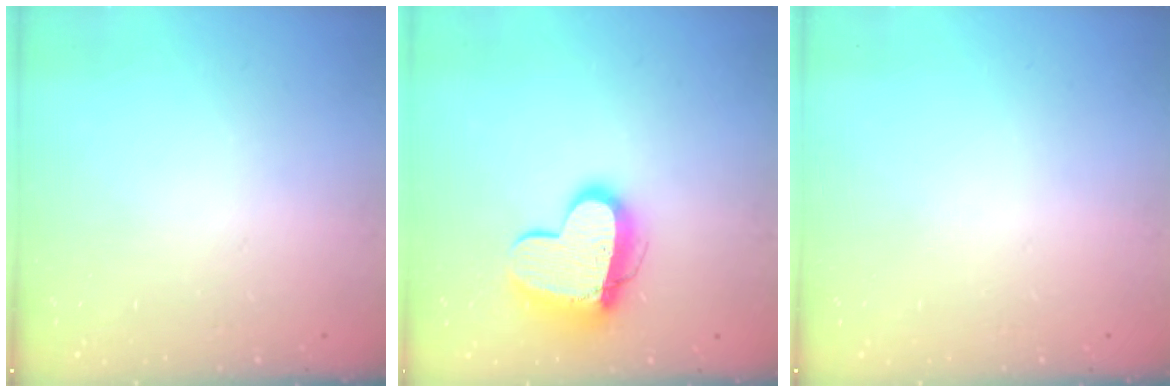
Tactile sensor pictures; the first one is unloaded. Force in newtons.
{"total": 14.7, "press": 14.7, "slide": 1.3}
{"total": 0.0}